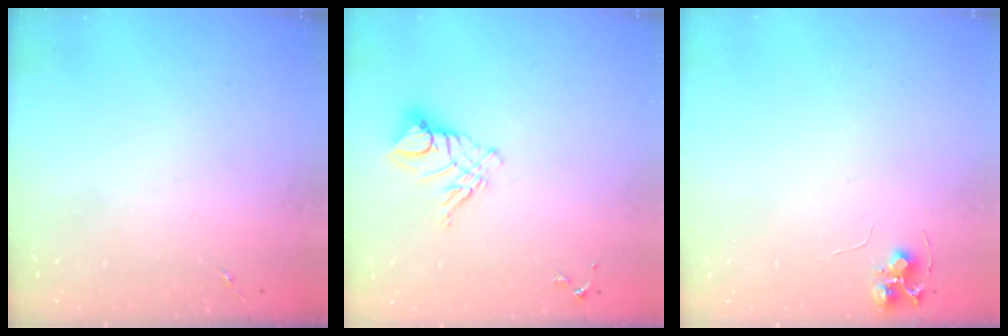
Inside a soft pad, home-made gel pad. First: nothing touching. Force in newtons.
{"total": 9.9, "press": 9.8, "slide": 1.1}
{"total": 6.9, "press": 6.9, "slide": 0.7}